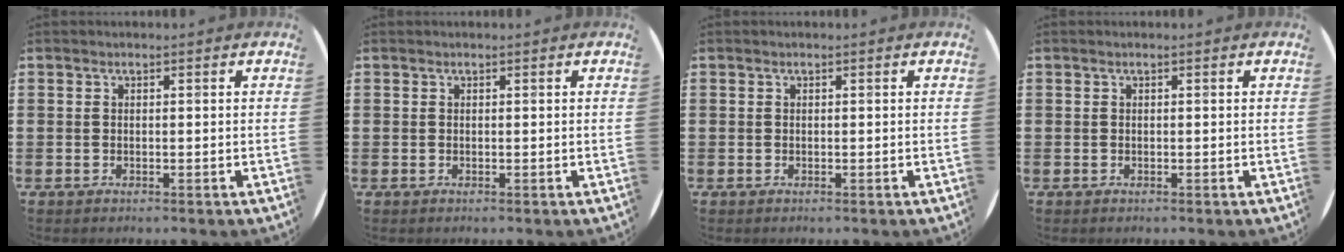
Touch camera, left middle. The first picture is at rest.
{"total": 0.0}
{"total": 0.0}
{"total": 0.0}